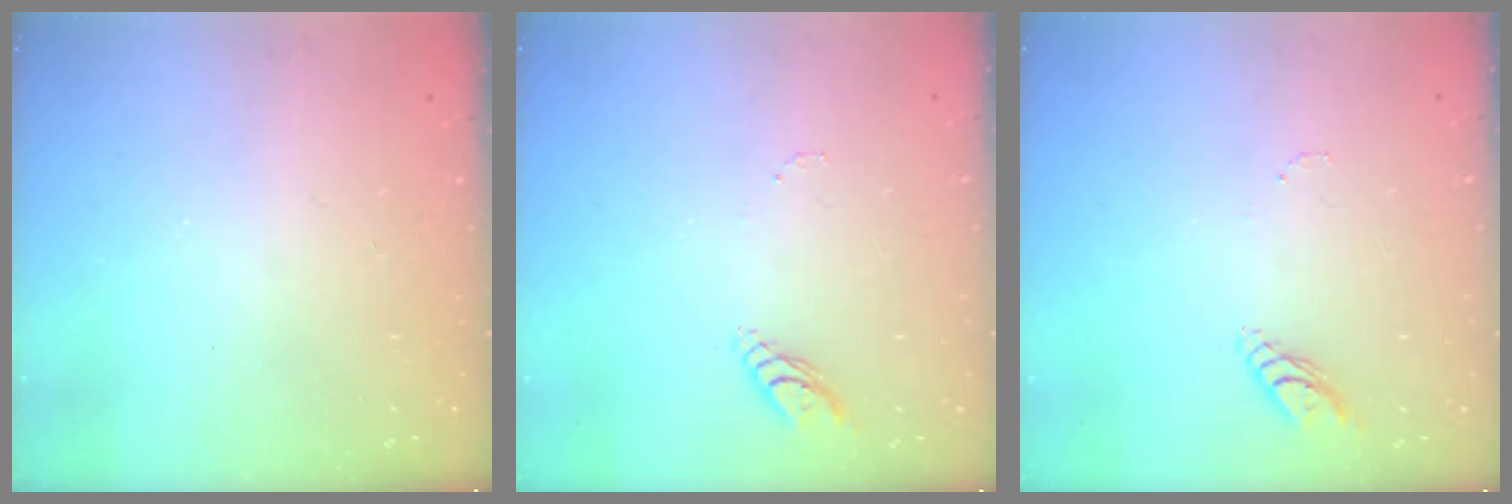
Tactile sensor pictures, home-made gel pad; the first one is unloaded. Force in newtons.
{"total": 4.6, "press": 4.5, "slide": 0.5}
{"total": 4.6, "press": 4.5, "slide": 0.5}